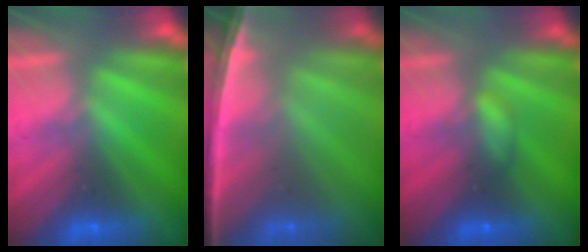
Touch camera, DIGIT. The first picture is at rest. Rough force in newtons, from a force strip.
{"total": 6.3}
{"total": 2.1}